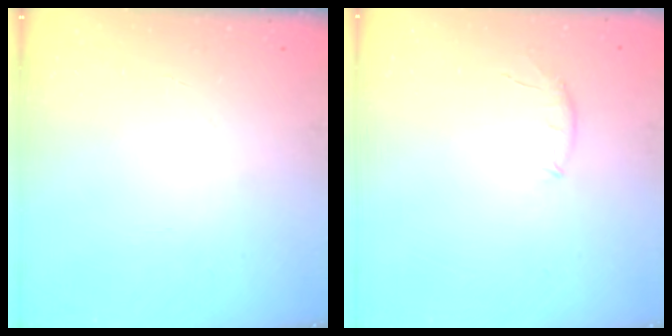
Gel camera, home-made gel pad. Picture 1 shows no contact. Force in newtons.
{"total": 6.9, "press": 6.8, "slide": 1.2}